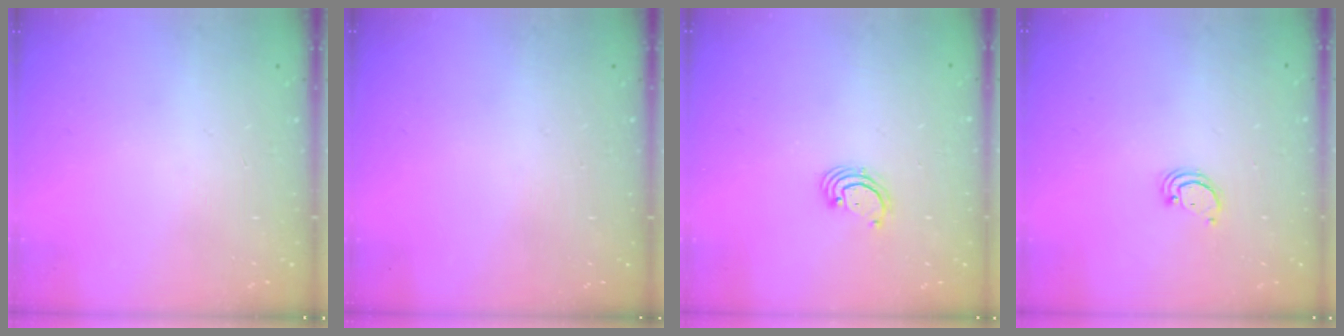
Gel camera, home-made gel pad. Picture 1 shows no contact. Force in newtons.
{"total": 0.0}
{"total": 2.6, "press": 2.6, "slide": 0.3}
{"total": 2.4, "press": 2.4, "slide": 0.2}